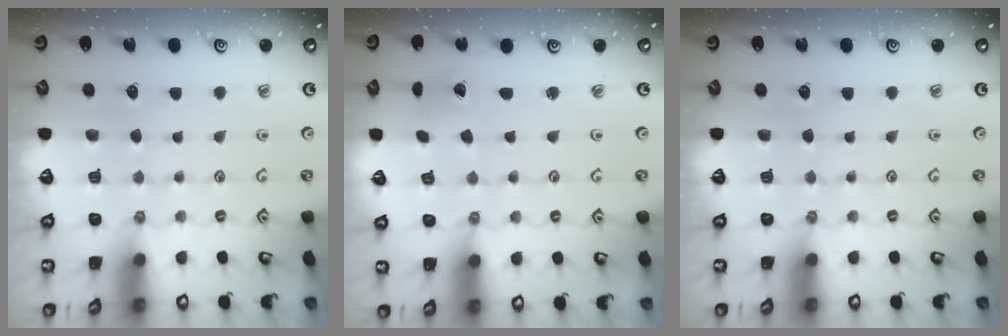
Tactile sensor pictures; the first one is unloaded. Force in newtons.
{"total": 1.2, "press": 1.2, "slide": 0.1}
{"total": 0.0}